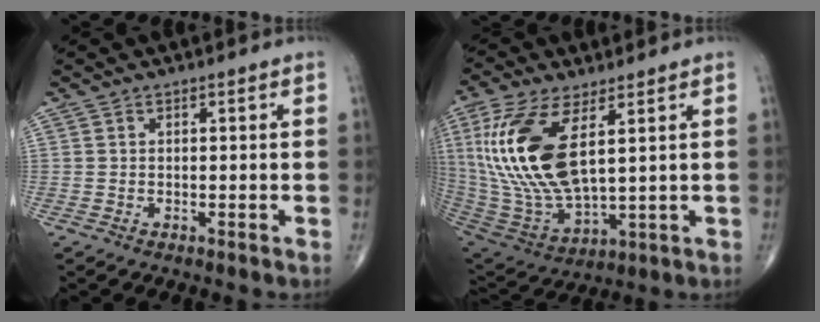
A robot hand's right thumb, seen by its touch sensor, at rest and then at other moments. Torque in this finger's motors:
{"motor_torque": [-0.78, 1.82, 1.91, 0.86, 0.74]}